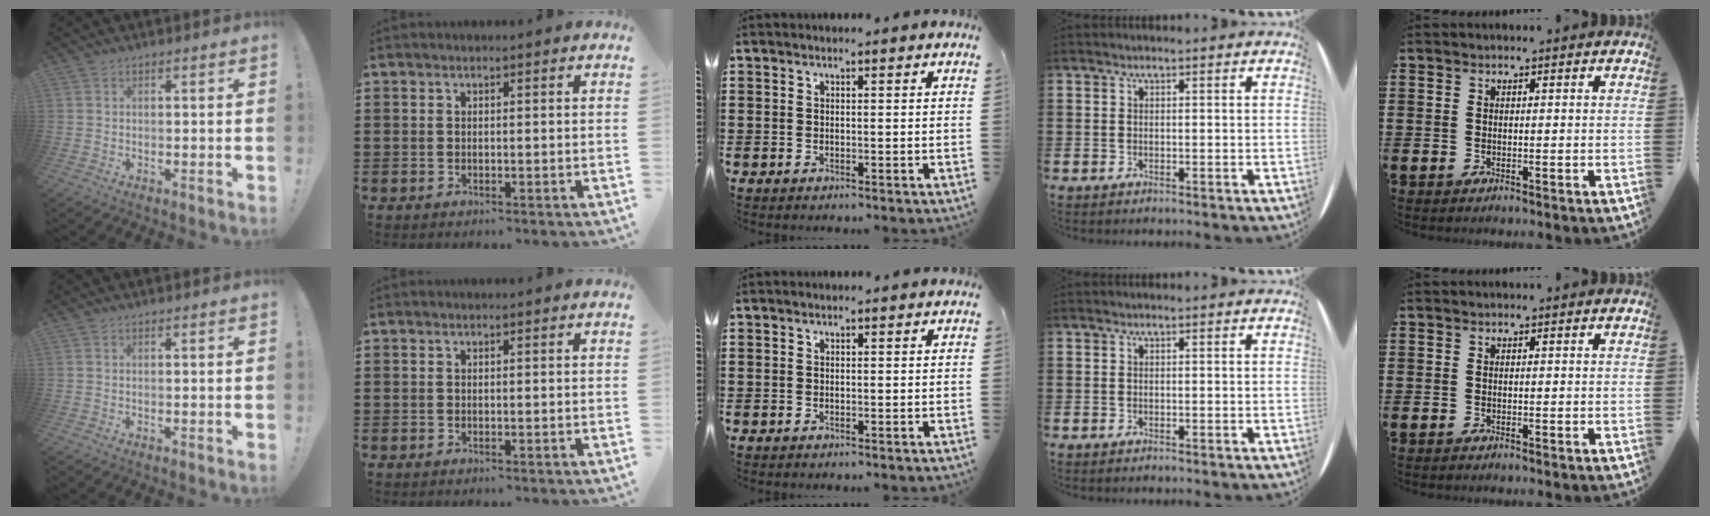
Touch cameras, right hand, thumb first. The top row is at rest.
{}